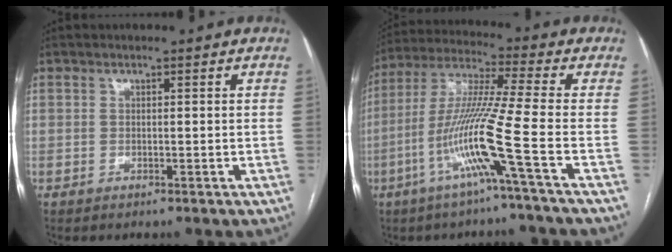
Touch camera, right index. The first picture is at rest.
{"total": 12.7, "force": [-4.9, -2.4, 11.5], "torque": [-0.232, -0.009, -0.103]}